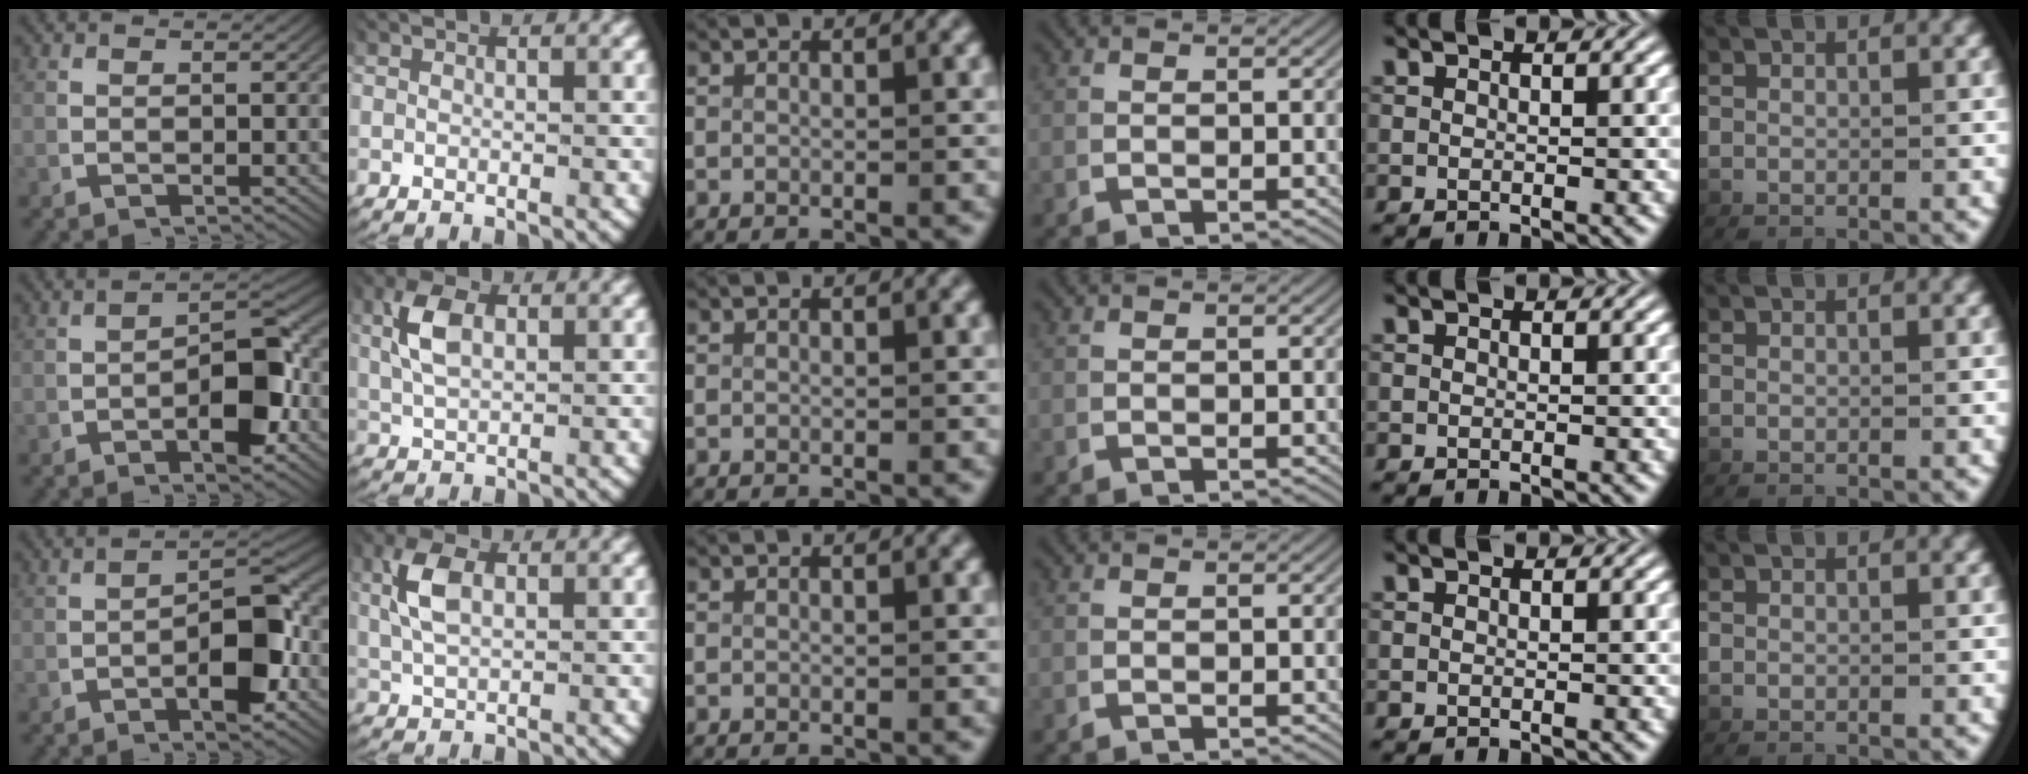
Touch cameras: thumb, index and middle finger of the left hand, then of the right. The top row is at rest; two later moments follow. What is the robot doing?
{"motion": "lift_and_place", "object": "key"}